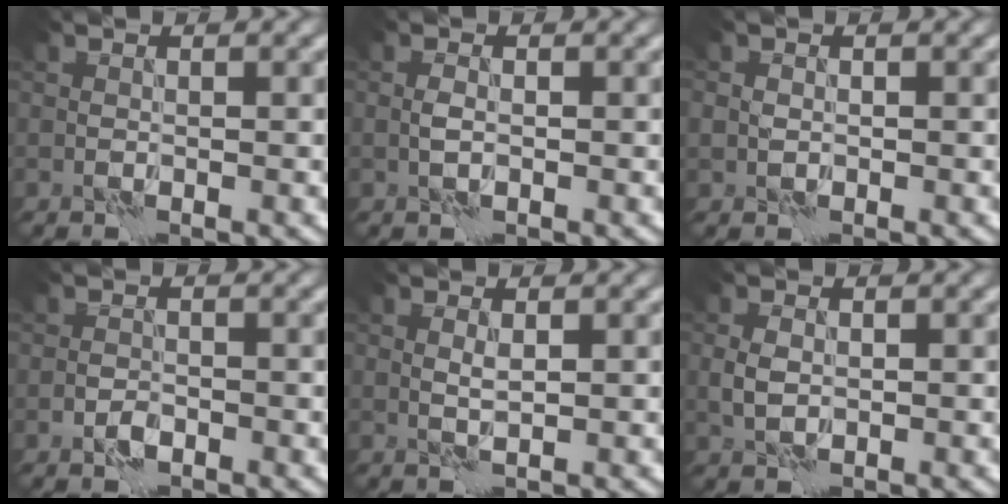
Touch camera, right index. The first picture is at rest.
{"total": 0.8, "force": [-0.1, 0.3, 0.7], "torque": [-0.017, 0.000, -0.004]}
{"total": 0.7, "force": [0.0, 0.7, 0.1], "torque": [0.001, 0.000, -0.002]}
{"total": 1.1, "force": [-0.8, 0.6, 0.6], "torque": [-0.010, 0.004, -0.016]}
{"total": 0.9, "force": [0.5, 0.0, 0.7], "torque": [-0.017, 0.001, 0.008]}
{"total": 1.6, "force": [0.1, 1.1, 1.1], "torque": [-0.027, 0.002, 0.003]}